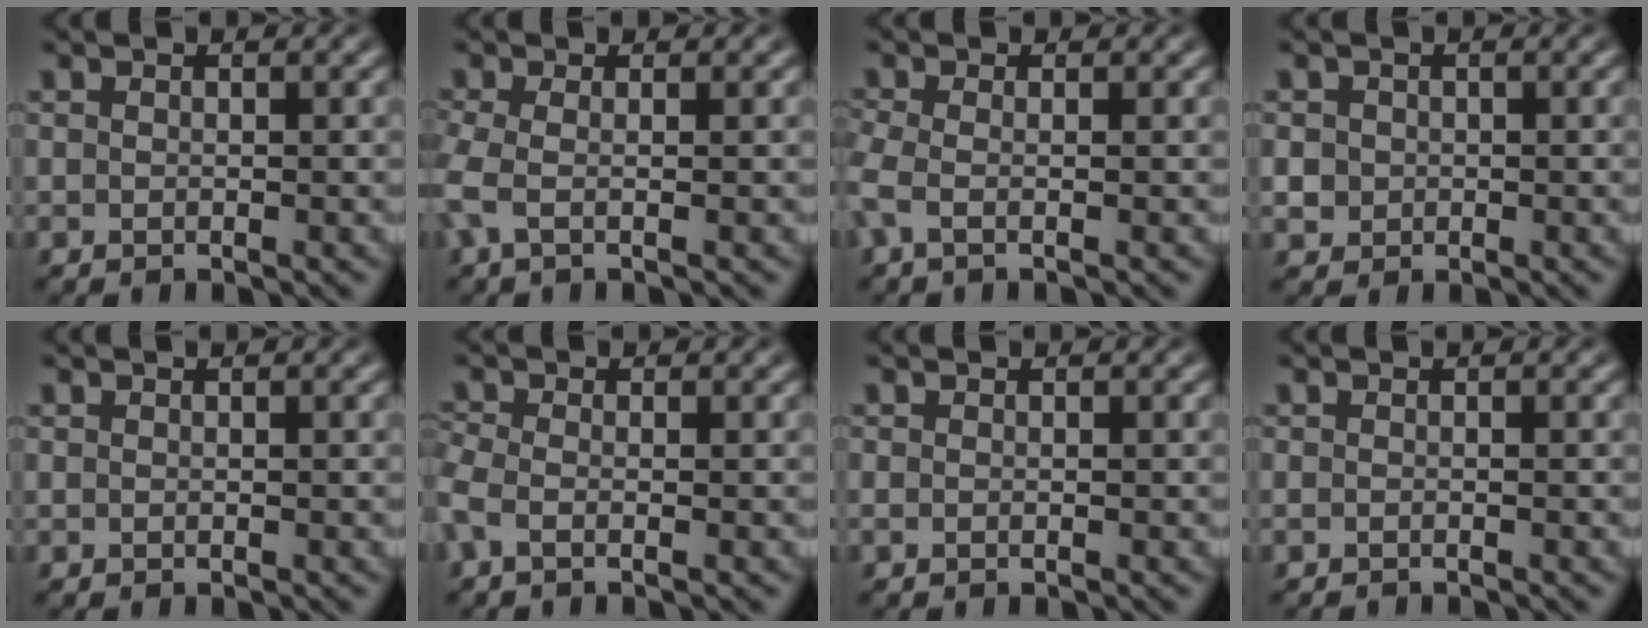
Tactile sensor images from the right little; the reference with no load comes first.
{"total": 2.2, "force": [-0.4, 0.9, 2.0], "torque": [-0.065, -0.014, -0.002]}
{"total": 2.0, "force": [-0.8, 0.8, 1.6], "torque": [-0.057, -0.016, -0.008]}
{"total": 2.2, "force": [-0.2, 2.1, 0.6], "torque": [-0.020, -0.009, 0.001]}
{"total": 0.0}
{"total": 2.1, "force": [-1.0, 1.2, 1.5], "torque": [-0.051, -0.014, -0.014]}
{"total": 0.6, "force": [-0.4, 0.4, 0.2], "torque": [-0.006, -0.004, -0.006]}
{"total": 0.8, "force": [-0.8, -0.1, 0.0], "torque": [-0.005, -0.007, -0.010]}